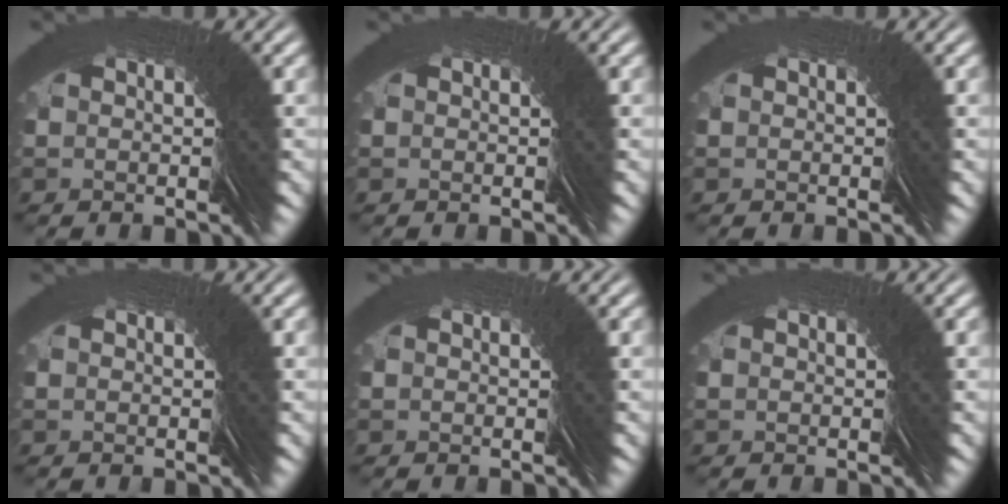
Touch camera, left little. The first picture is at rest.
{"total": 0.0}
{"total": 0.0}
{"total": 0.0}
{"total": 0.0}
{"total": 0.0}